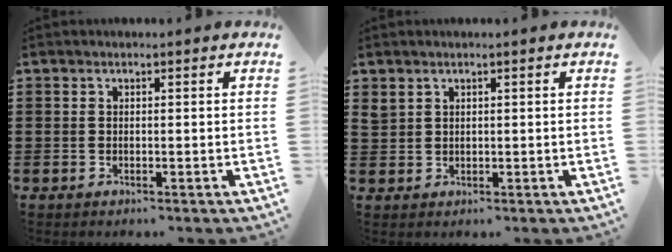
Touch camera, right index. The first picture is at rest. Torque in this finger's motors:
{"motor_torque": [0.42, 0.41, 0.01, 0.00]}